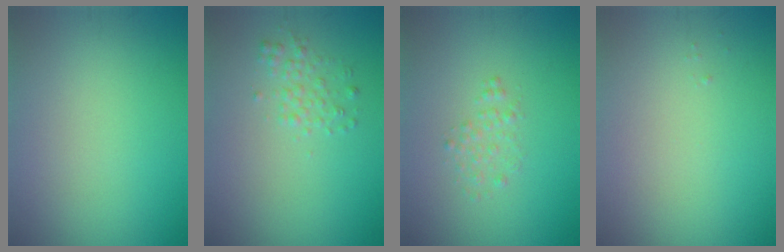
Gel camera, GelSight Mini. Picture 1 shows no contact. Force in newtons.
{"total": 1.5, "press": 1.5, "slide": 0.1}
{"total": 1.2, "press": 1.2, "slide": 0.0}
{"total": 0.0}